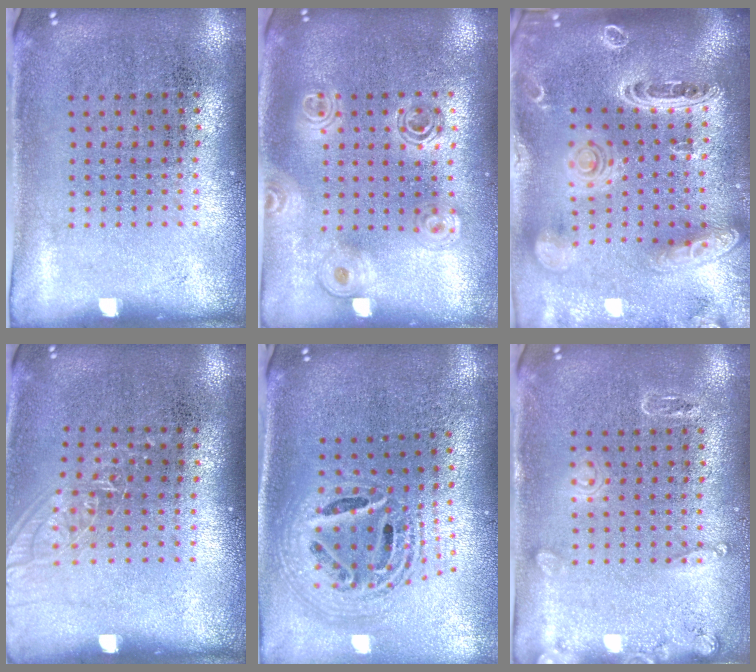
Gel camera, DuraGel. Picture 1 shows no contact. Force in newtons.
{"total": 1.6, "press": 1.4, "slide": 0.7}
{"total": 3.5, "press": 2.9, "slide": 2.1}
{"total": 1.0, "press": 1.0, "slide": 0.3}
{"total": 2.3, "press": 1.8, "slide": 1.5}
{"total": 1.8, "press": 1.8, "slide": 0.2}